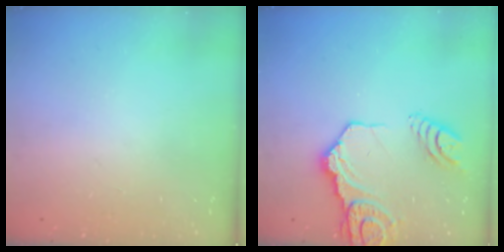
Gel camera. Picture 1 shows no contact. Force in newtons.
{"total": 16.5, "press": 16.4, "slide": 1.9}